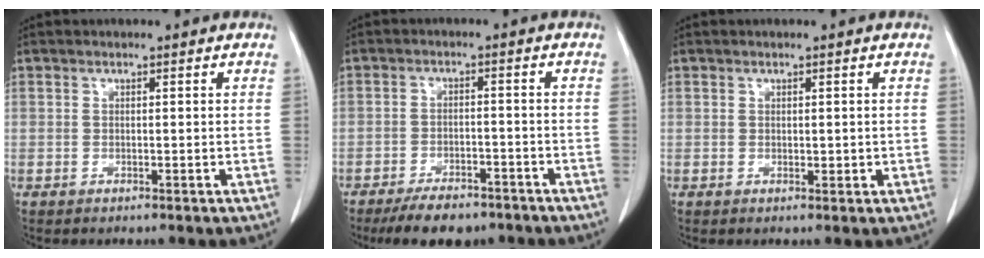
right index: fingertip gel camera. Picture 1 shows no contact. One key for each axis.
{"total": 8.0, "fx": -6.3, "fy": 3.2, "fz": 3.6, "tx": -0.051, "ty": -0.001, "tz": -0.099}
{"total": 1.1, "fx": 0.0, "fy": 0.6, "fz": 0.8, "tx": -0.009, "ty": -0.002, "tz": 0.002}